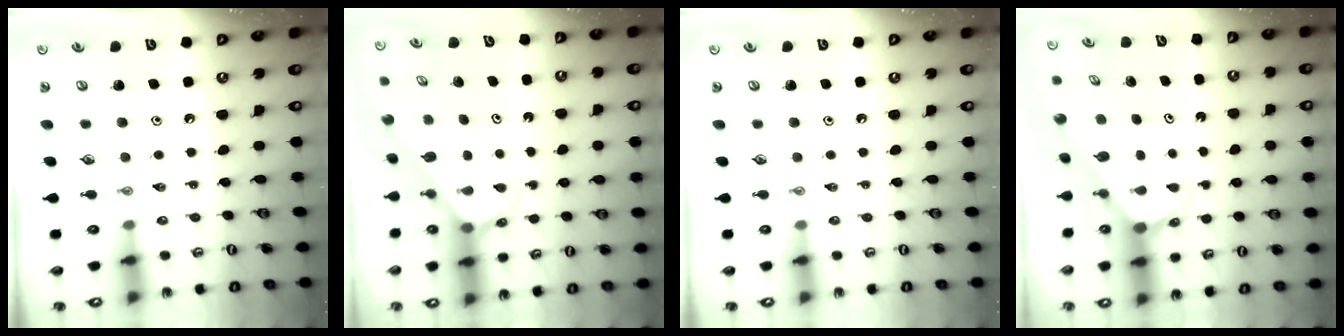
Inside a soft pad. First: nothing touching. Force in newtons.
{"total": 2.8, "press": 2.8, "slide": 0.1}
{"total": 0.0}
{"total": 1.9, "press": 1.9, "slide": 0.2}